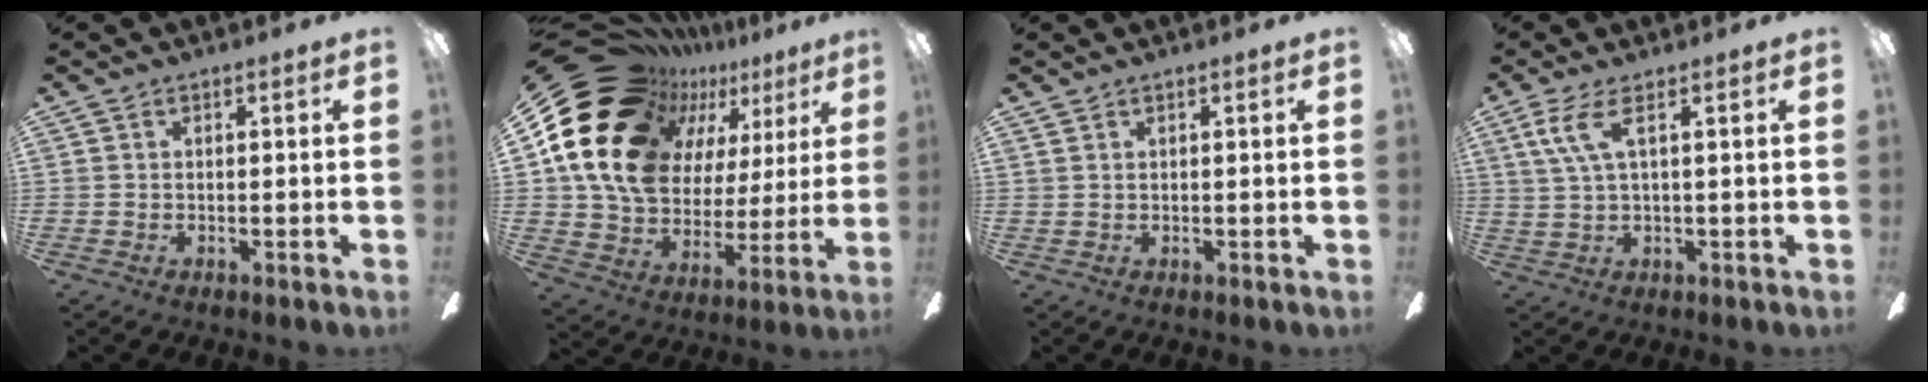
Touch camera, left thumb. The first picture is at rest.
{"total": 23.7, "force": [12.3, 15.9, 12.7], "torque": [-0.246, -0.093, 0.246]}
{"total": 0.9, "force": [0.8, 0.3, 0.1], "torque": [-0.004, 0.001, 0.015]}
{"total": 6.8, "force": [2.8, 1.9, 5.9], "torque": [-0.119, 0.001, 0.051]}